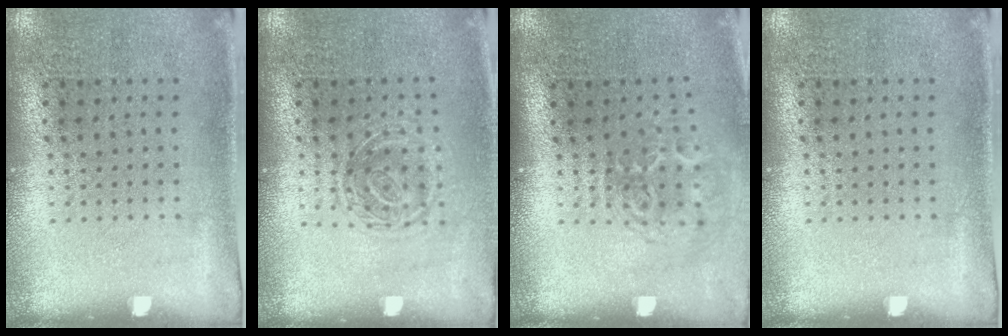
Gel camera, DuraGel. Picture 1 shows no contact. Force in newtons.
{"total": 1.3, "press": 1.0, "slide": 0.8}
{"total": 1.8, "press": 1.2, "slide": 1.4}
{"total": 0.0}